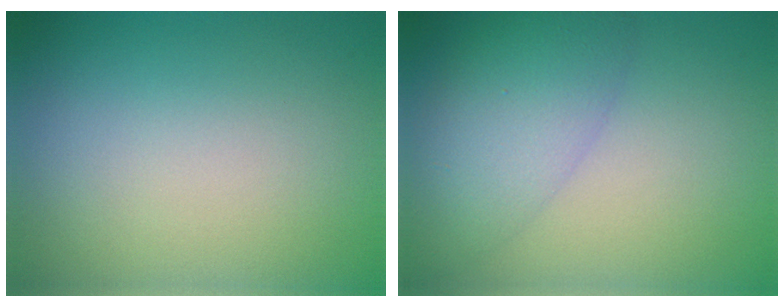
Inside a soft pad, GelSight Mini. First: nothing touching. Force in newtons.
{"total": 5.6, "press": 5.6, "slide": 0.2}